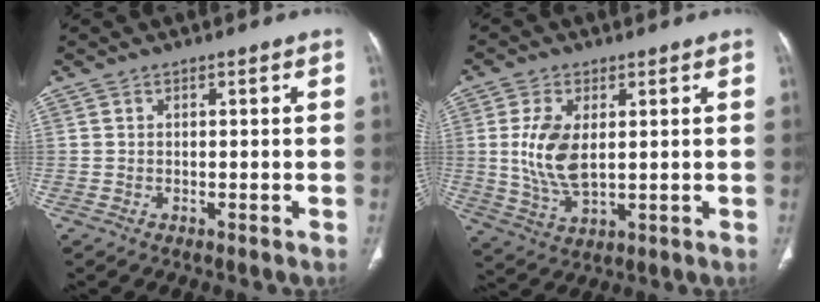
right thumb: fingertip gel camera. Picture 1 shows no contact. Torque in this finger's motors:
{"motor_torque": [-0.67, 0.60, 0.80, -0.02, 0.11]}